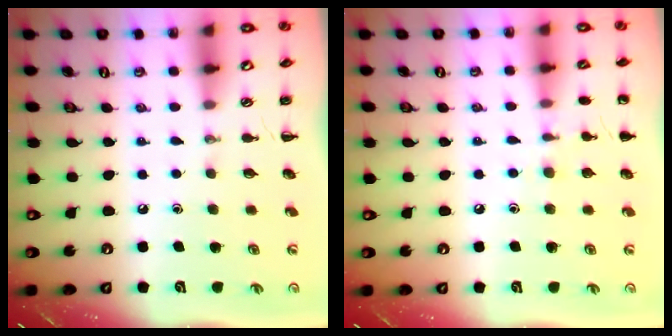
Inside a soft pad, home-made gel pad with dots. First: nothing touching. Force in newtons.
{"total": 6.9, "press": 6.6, "slide": 2.0}